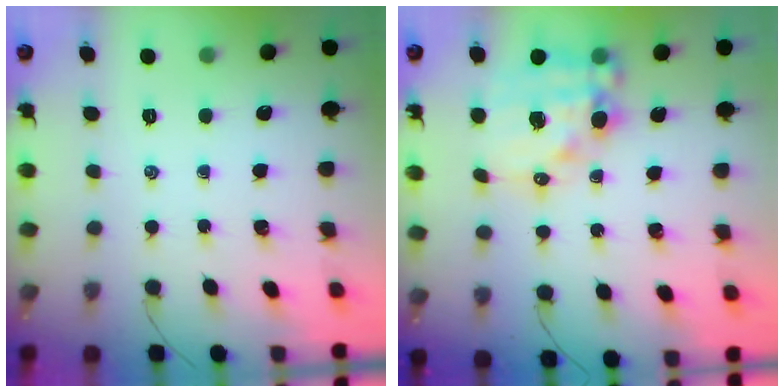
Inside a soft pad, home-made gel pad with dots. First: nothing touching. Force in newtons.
{"total": 15.6, "press": 15.1, "slide": 3.7}